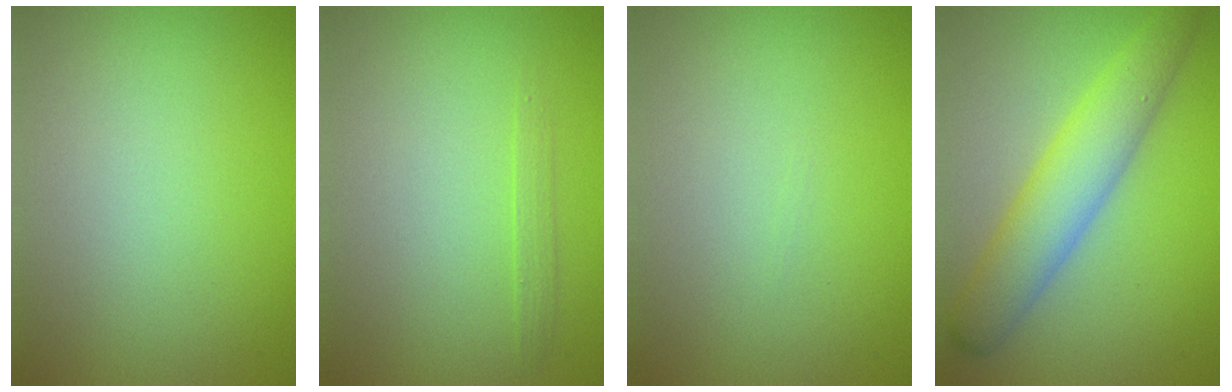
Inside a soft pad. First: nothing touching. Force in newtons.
{"total": 0.9, "press": 0.9, "slide": 0.1}
{"total": 0.0}
{"total": 5.5, "press": 5.5, "slide": 0.1}